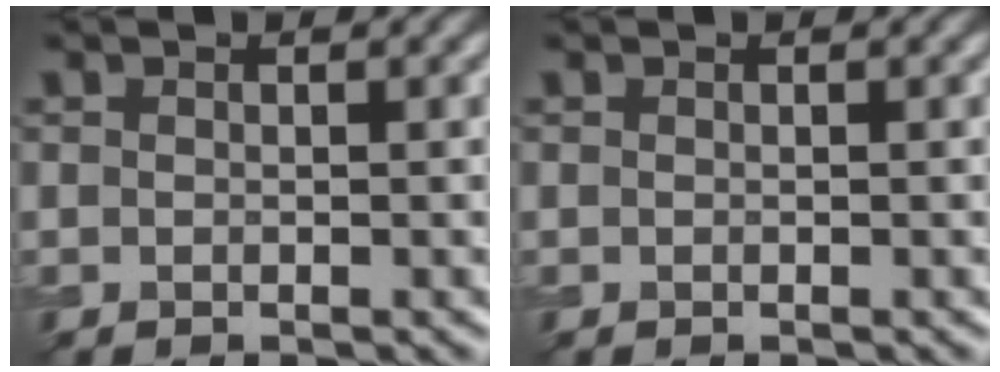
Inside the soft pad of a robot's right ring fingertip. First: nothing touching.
{"total": 0.0}